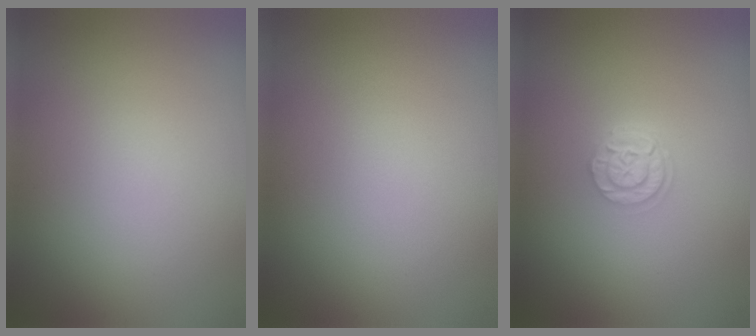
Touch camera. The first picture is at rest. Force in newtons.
{"total": 0.0}
{"total": 2.7, "press": 2.1, "slide": 1.7}